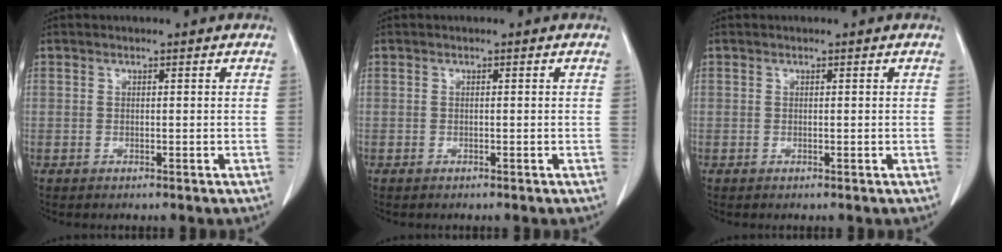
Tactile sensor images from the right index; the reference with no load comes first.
{"total": 0.0}
{"total": 0.0}